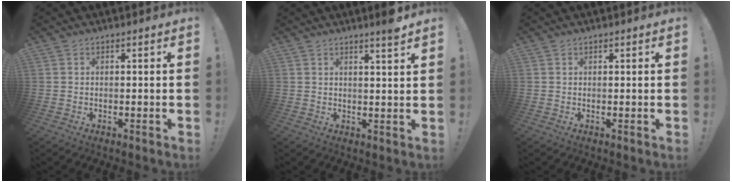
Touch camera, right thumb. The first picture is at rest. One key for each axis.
{"total": 3.8, "fx": 2.9, "fy": -0.4, "fz": 2.4, "tx": -0.025, "ty": -0.028, "tz": 0.044}
{"total": 0.6, "fx": 0.4, "fy": 0.4, "fz": 0.1, "tx": 0.003, "ty": -0.001, "tz": 0.008}